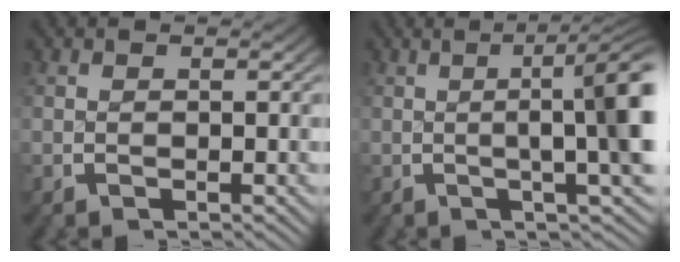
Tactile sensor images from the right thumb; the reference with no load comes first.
{"total": 10.0, "force": [1.6, 3.3, 9.4], "torque": [-0.106, 0.022, 0.010]}